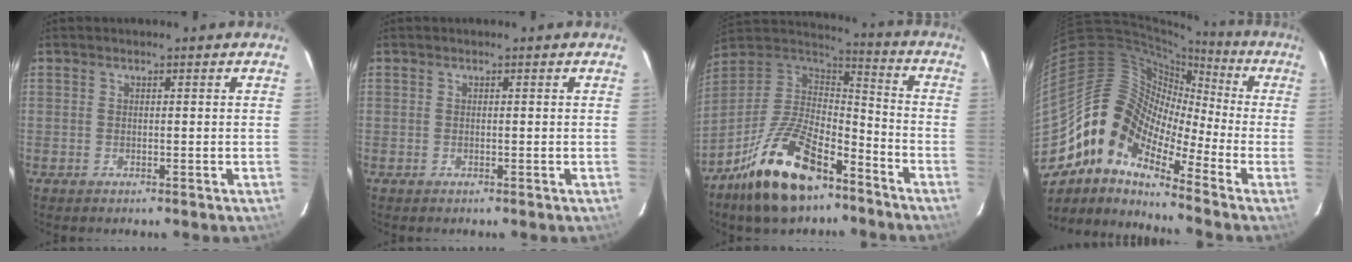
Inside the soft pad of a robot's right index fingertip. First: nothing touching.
{"total": 0.0}
{"total": 21.3, "force": [-13.6, 9.4, 13.4], "torque": [-0.268, -0.001, -0.236]}
{"total": 13.3, "force": [-7.9, 7.0, 8.1], "torque": [-0.131, 0.013, -0.176]}